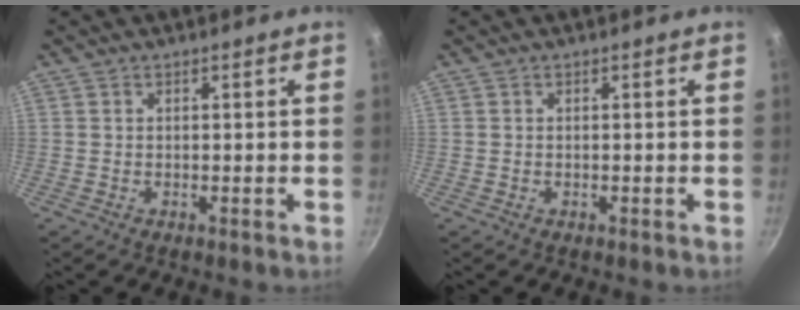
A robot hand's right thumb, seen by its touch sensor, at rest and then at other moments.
{"total": 0.0}